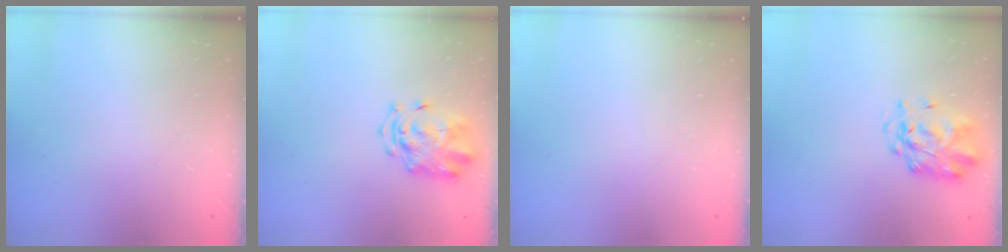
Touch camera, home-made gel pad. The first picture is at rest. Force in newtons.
{"total": 3.3, "press": 3.2, "slide": 0.8}
{"total": 0.0}
{"total": 2.8, "press": 2.7, "slide": 0.8}